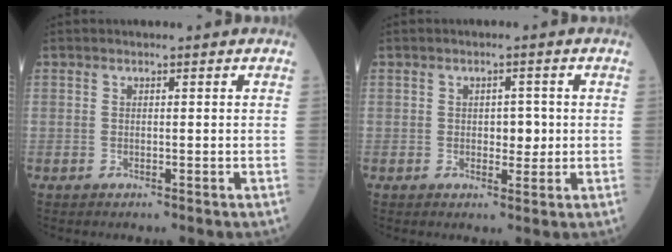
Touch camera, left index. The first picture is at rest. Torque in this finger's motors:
{"motor_torque": [0.08, 0.05, 0.03, 0.00]}